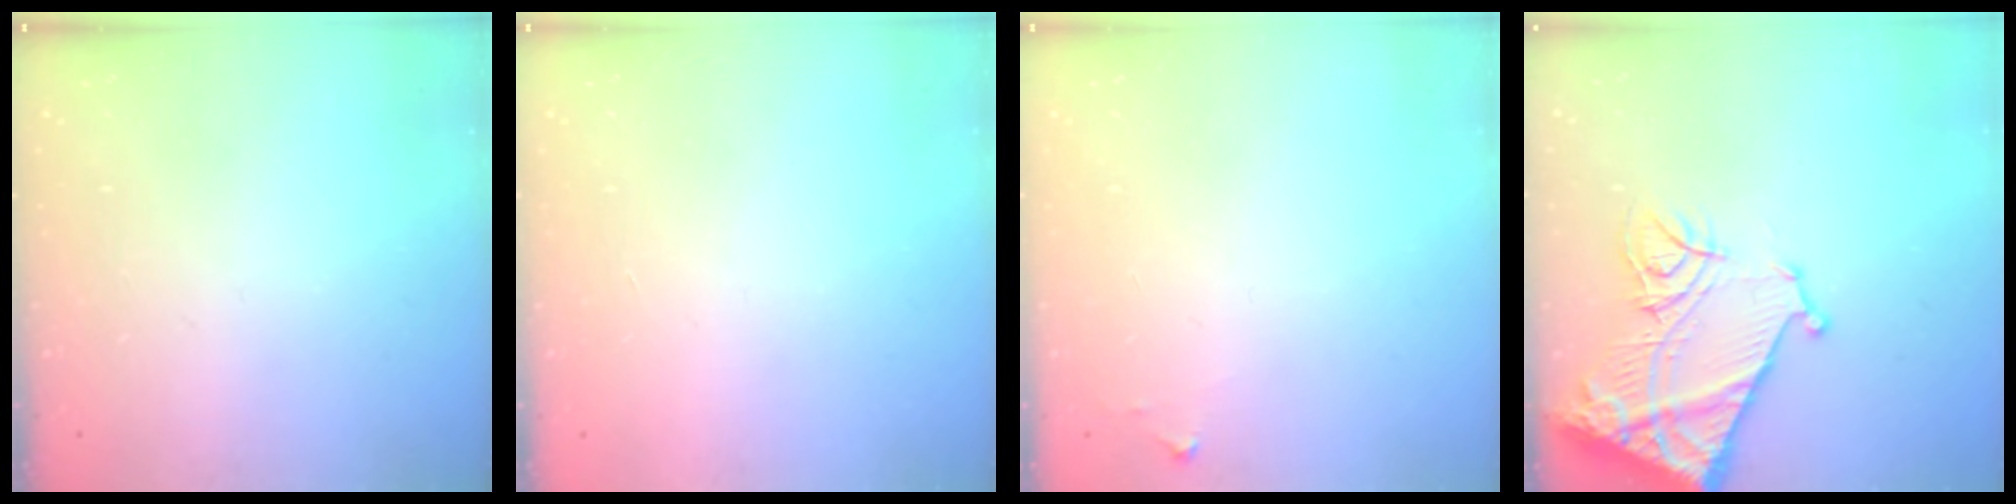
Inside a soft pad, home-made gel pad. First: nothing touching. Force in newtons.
{"total": 1.5, "press": 1.5, "slide": 0.1}
{"total": 5.0, "press": 5.0, "slide": 0.7}
{"total": 17.0, "press": 16.8, "slide": 2.0}